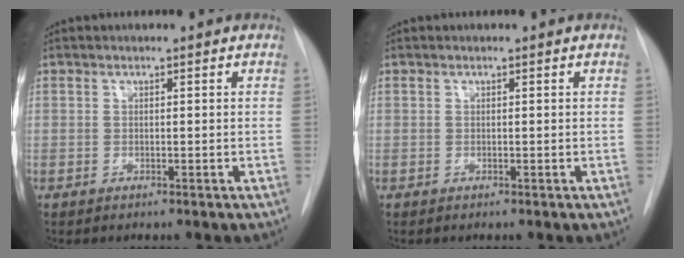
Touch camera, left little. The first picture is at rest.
{"total": 0.0}